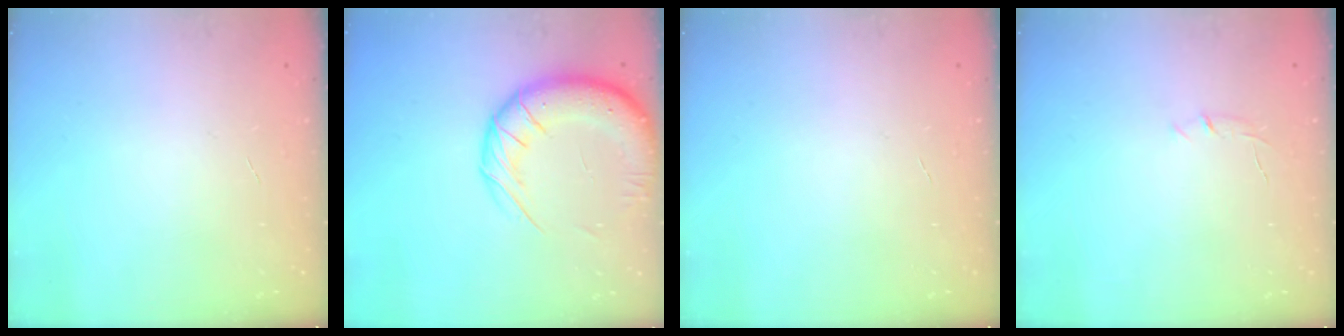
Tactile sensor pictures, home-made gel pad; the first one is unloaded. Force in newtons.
{"total": 14.8, "press": 14.3, "slide": 3.9}
{"total": 0.0}
{"total": 4.2, "press": 4.0, "slide": 1.3}